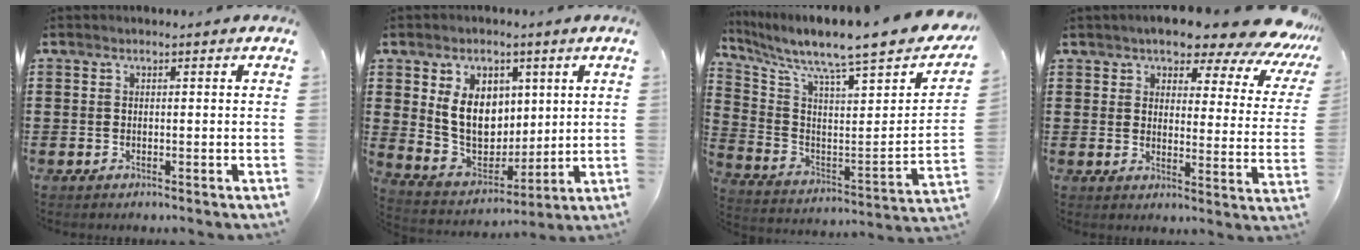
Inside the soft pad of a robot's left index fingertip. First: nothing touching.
{"total": 9.8, "force": [2.9, 7.4, 5.7], "torque": [-0.129, 0.004, 0.055]}
{"total": 8.0, "force": [6.9, 0.2, 4.0], "torque": [-0.089, -0.074, 0.099]}
{"total": 8.7, "force": [7.7, 1.3, 3.9], "torque": [-0.084, -0.051, 0.130]}